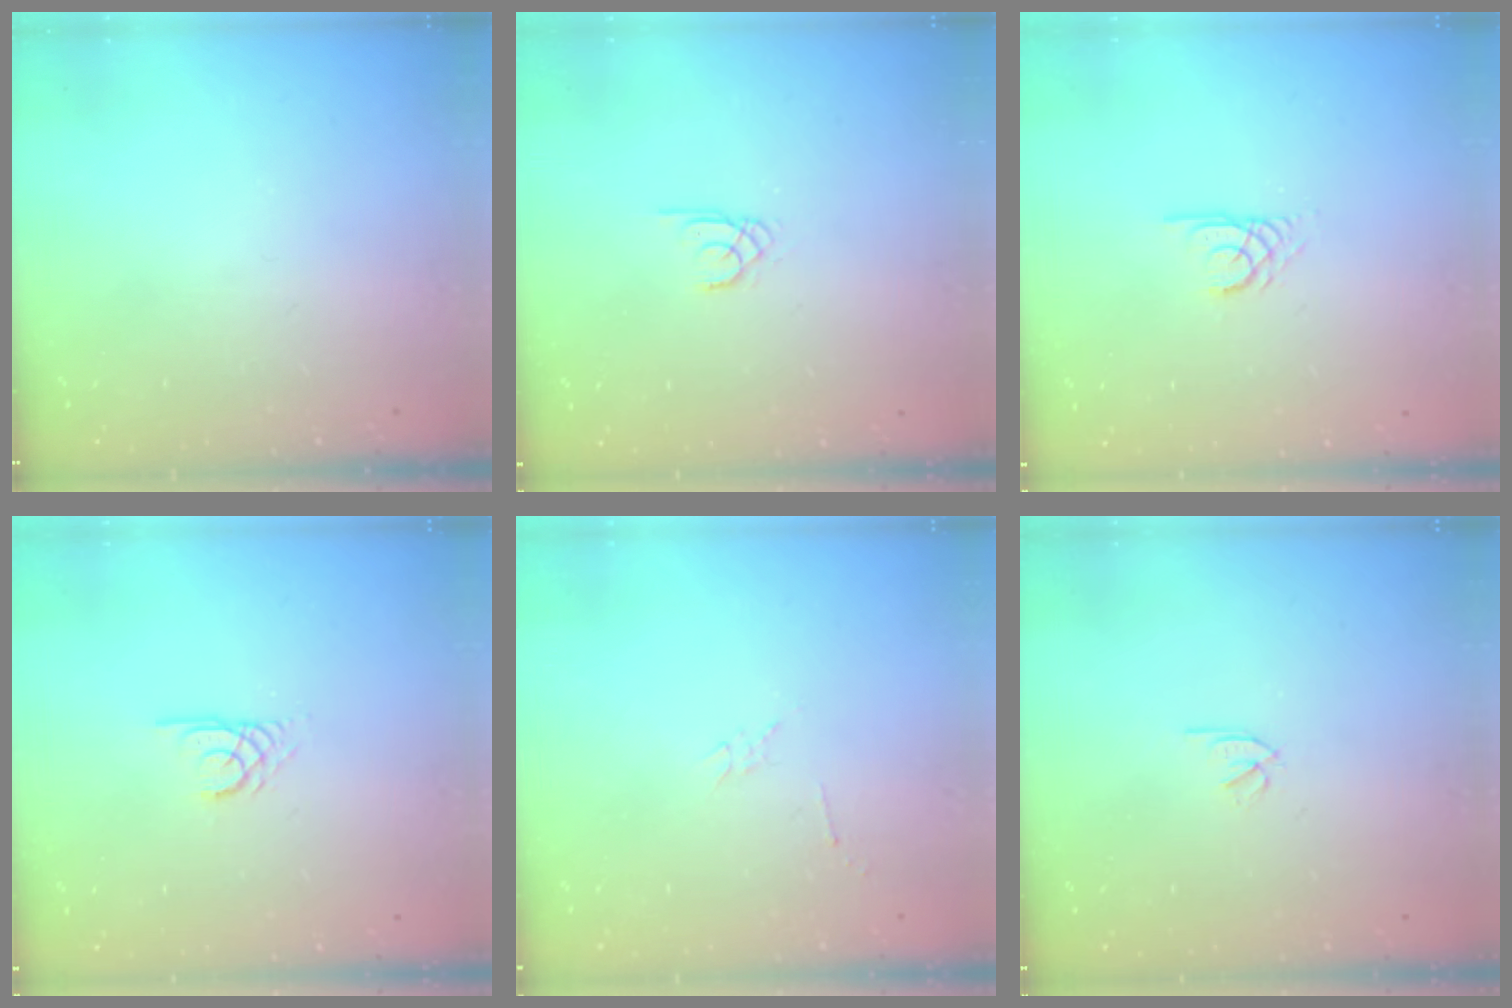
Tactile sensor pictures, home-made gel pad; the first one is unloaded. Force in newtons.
{"total": 1.3, "press": 1.3, "slide": 0.1}
{"total": 2.2, "press": 2.2, "slide": 0.3}
{"total": 2.2, "press": 2.2, "slide": 0.3}
{"total": 2.3, "press": 2.3, "slide": 0.4}
{"total": 1.8, "press": 1.7, "slide": 0.5}